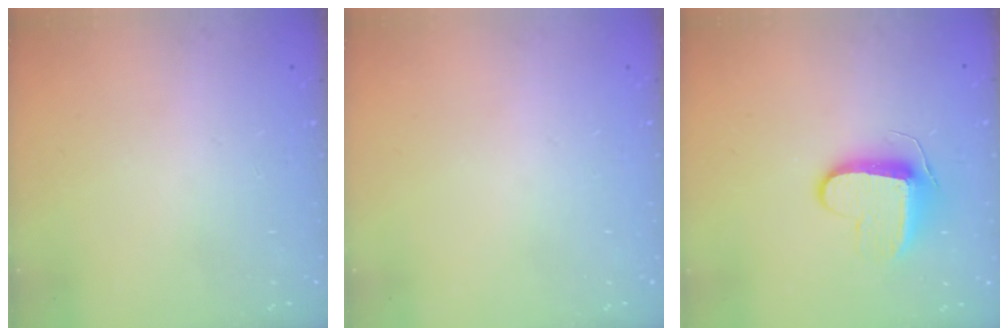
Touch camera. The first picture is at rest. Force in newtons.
{"total": 0.0}
{"total": 9.5, "press": 9.5, "slide": 0.1}